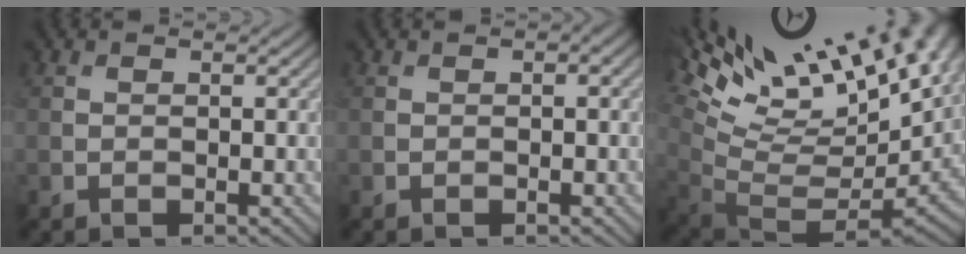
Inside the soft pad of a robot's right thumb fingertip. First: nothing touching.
{"total": 1.0, "force": [0.1, 0.3, 0.9], "torque": [-0.011, 0.000, 0.005]}
{"total": 17.3, "force": [10.2, 5.6, 12.9], "torque": [-0.196, 0.014, 0.188]}